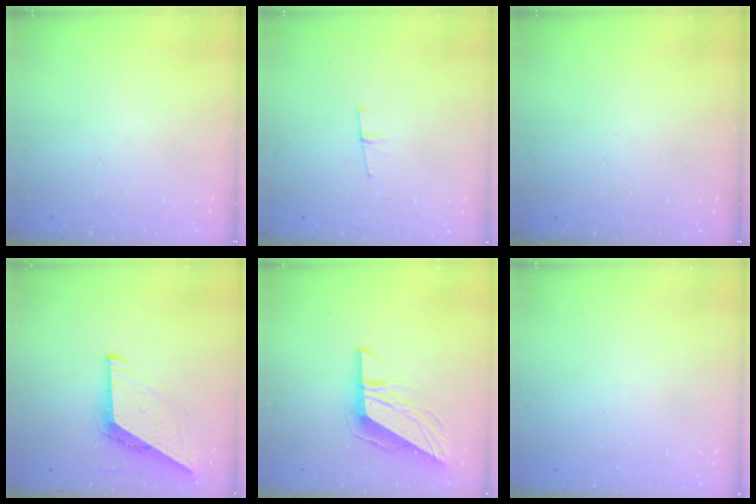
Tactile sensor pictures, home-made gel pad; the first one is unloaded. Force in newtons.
{"total": 5.3, "press": 4.5, "slide": 2.9}
{"total": 0.0}
{"total": 7.1, "press": 7.1, "slide": 0.5}
{"total": 9.9, "press": 9.9, "slide": 0.4}
{"total": 2.7, "press": 2.7, "slide": 0.3}